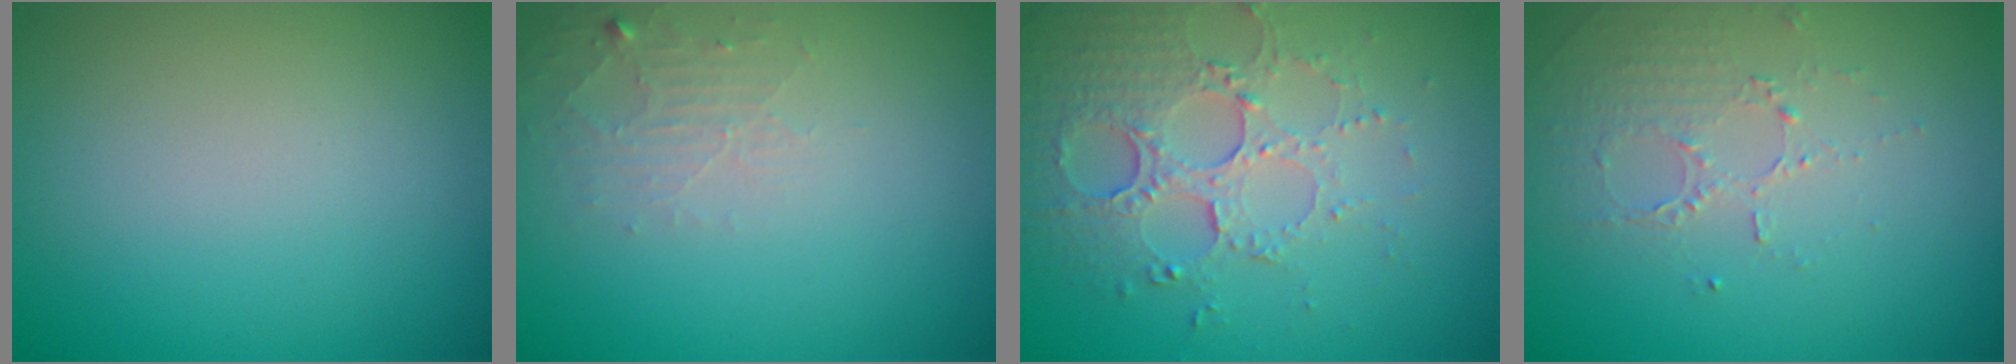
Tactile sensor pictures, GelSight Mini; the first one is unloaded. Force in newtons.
{"total": 1.7, "press": 1.7, "slide": 0.3}
{"total": 5.3, "press": 3.8, "slide": 3.7}
{"total": 1.6, "press": 1.0, "slide": 1.3}